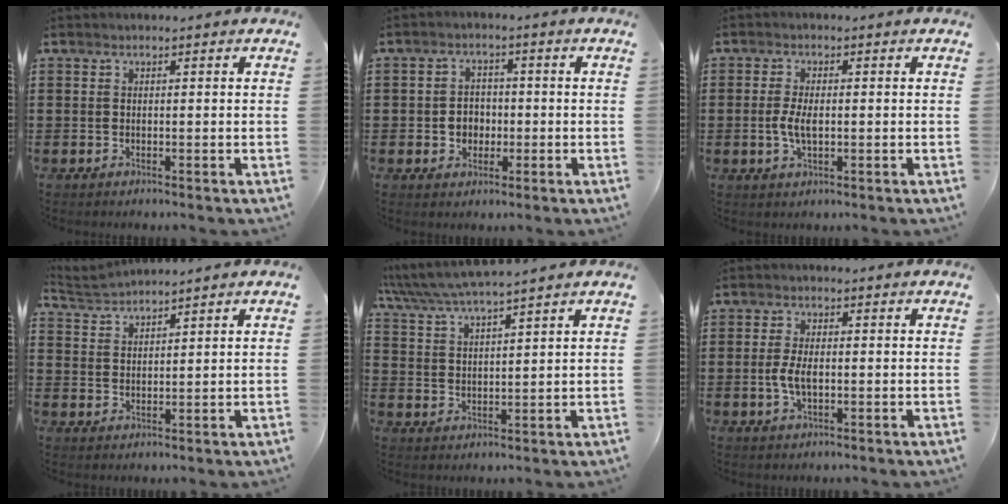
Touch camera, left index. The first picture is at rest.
{"total": 3.5, "force": [-0.6, 2.9, 1.8], "torque": [-0.043, 0.005, -0.015]}
{"total": 4.0, "force": [-0.4, 1.7, 3.6], "torque": [-0.088, -0.005, -0.014]}
{"total": 2.3, "force": [2.3, -0.1, -0.3], "torque": [-0.004, -0.006, 0.042]}
{"total": 4.4, "force": [4.1, -0.2, 1.6], "torque": [-0.047, -0.019, 0.070]}
{"total": 4.1, "force": [-0.6, 1.8, 3.6], "torque": [-0.087, -0.004, -0.016]}